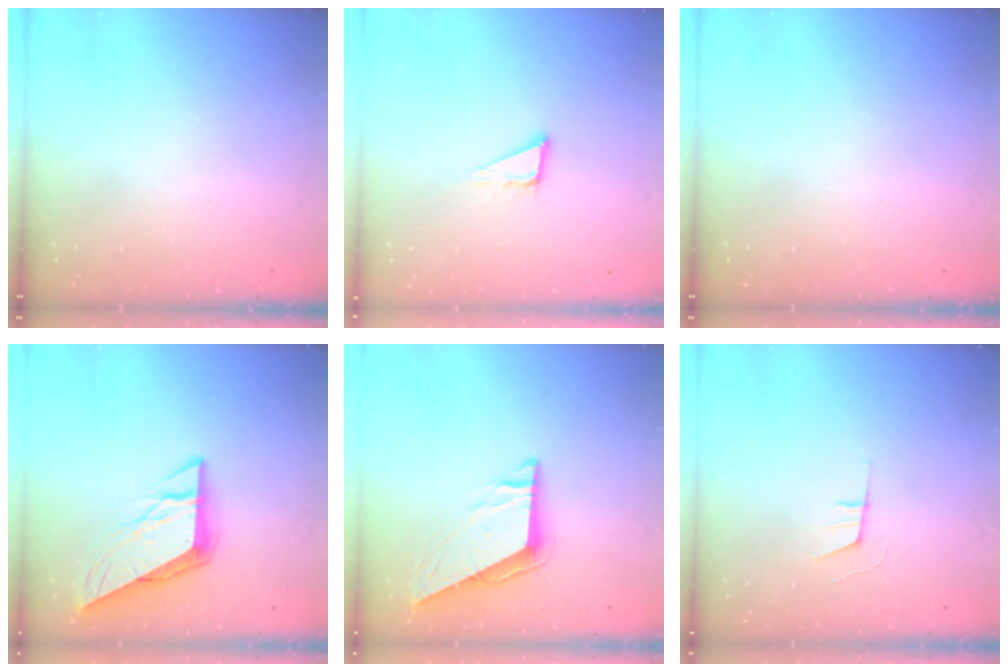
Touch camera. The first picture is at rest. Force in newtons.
{"total": 5.9, "press": 5.8, "slide": 1.3}
{"total": 0.0}
{"total": 9.8, "press": 9.8, "slide": 0.6}
{"total": 7.6, "press": 7.6, "slide": 0.3}
{"total": 6.1, "press": 5.2, "slide": 3.1}